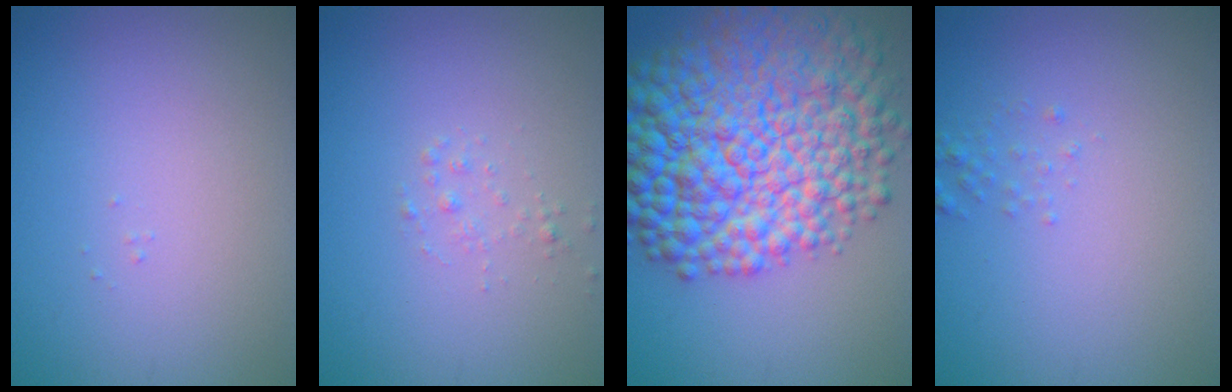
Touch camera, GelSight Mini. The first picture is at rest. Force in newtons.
{"total": 0.8, "press": 0.8, "slide": 0.0}
{"total": 14.9, "press": 14.9, "slide": 0.2}
{"total": 0.8, "press": 0.8, "slide": 0.1}